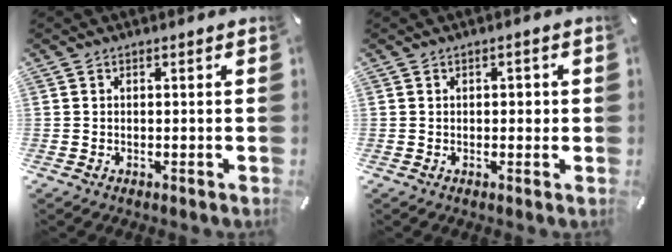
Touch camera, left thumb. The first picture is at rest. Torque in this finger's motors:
{"motor_torque": [0.31, 0.56, 0.00, -0.07, 0.02]}